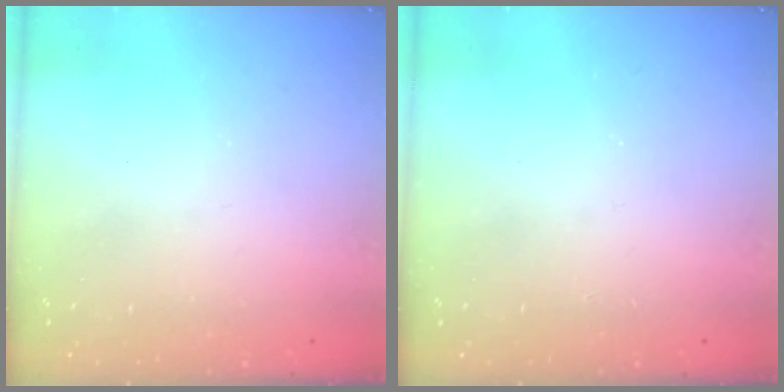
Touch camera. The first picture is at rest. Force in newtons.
{"total": 1.7, "press": 1.7, "slide": 0.2}